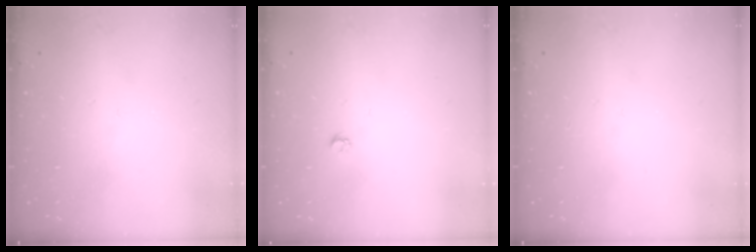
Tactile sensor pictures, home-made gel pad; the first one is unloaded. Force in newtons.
{"total": 3.2, "press": 3.2, "slide": 0.3}
{"total": 0.0}